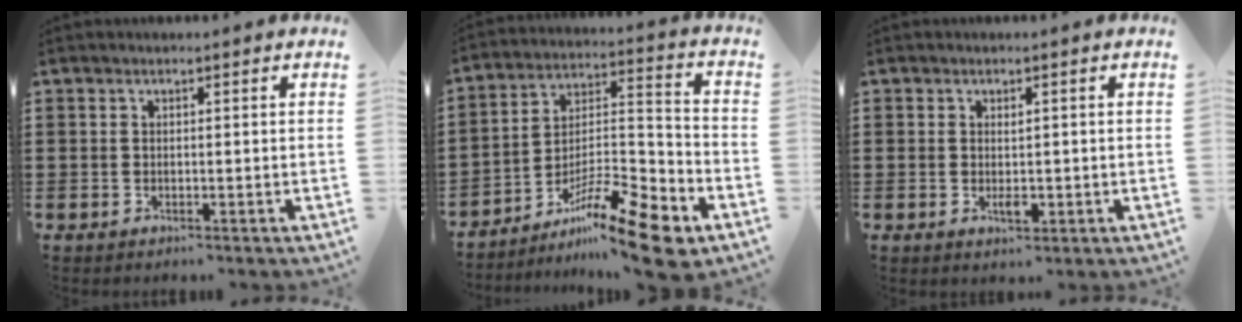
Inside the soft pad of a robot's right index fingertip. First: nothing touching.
{"total": 14.4, "force": [-10.5, 2.5, 9.4], "torque": [-0.150, 0.037, -0.191]}
{"total": 1.9, "force": [-0.2, 1.0, 1.6], "torque": [-0.030, 0.001, -0.003]}